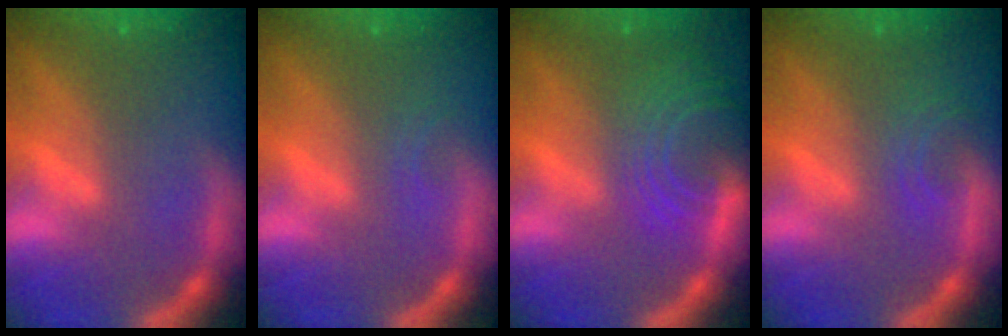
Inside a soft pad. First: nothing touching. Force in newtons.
{"total": 0.9}
{"total": 8.5}
{"total": 2.4}